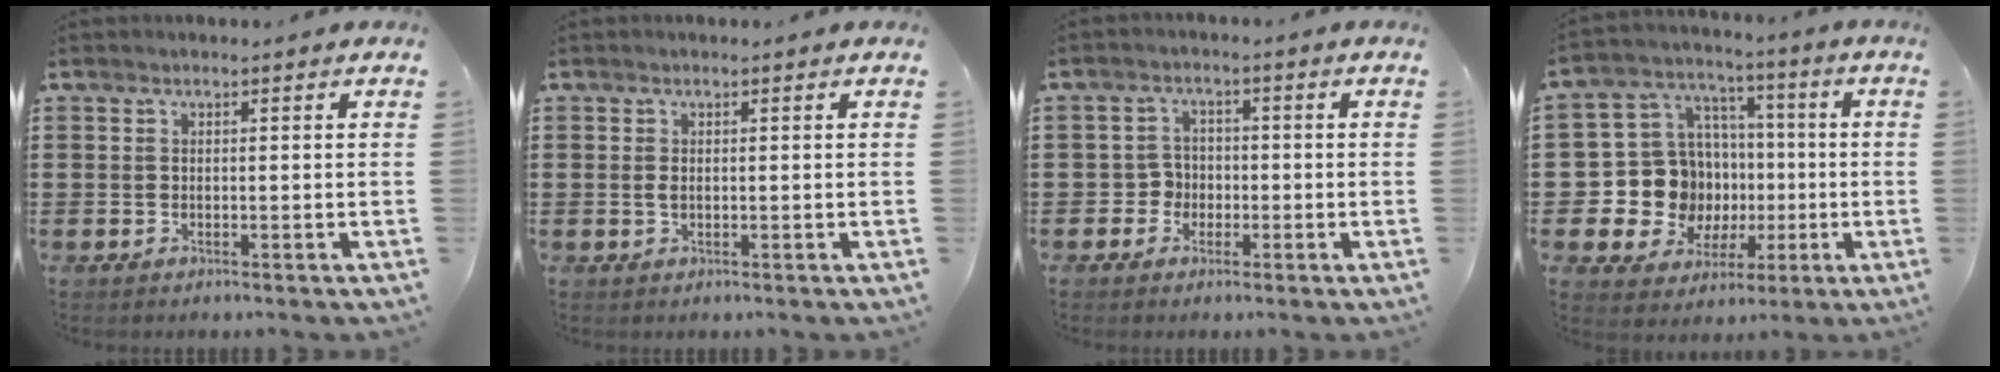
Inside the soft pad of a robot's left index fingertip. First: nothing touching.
{"total": 1.0, "force": [0.1, 0.4, 0.9], "torque": [-0.019, 0.001, 0.000]}
{"total": 3.3, "force": [-1.1, 2.9, 1.1], "torque": [-0.031, 0.004, -0.025]}
{"total": 11.9, "force": [-1.2, 11.3, 3.4], "torque": [-0.108, -0.002, -0.010]}